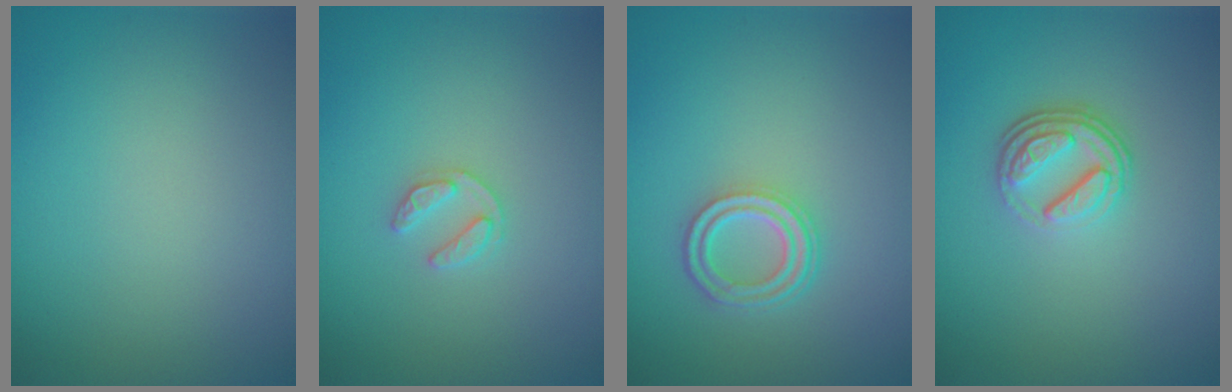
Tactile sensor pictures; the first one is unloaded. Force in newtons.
{"total": 1.6, "press": 1.6, "slide": 0.3}
{"total": 3.4, "press": 2.6, "slide": 2.1}
{"total": 3.7, "press": 2.7, "slide": 2.6}